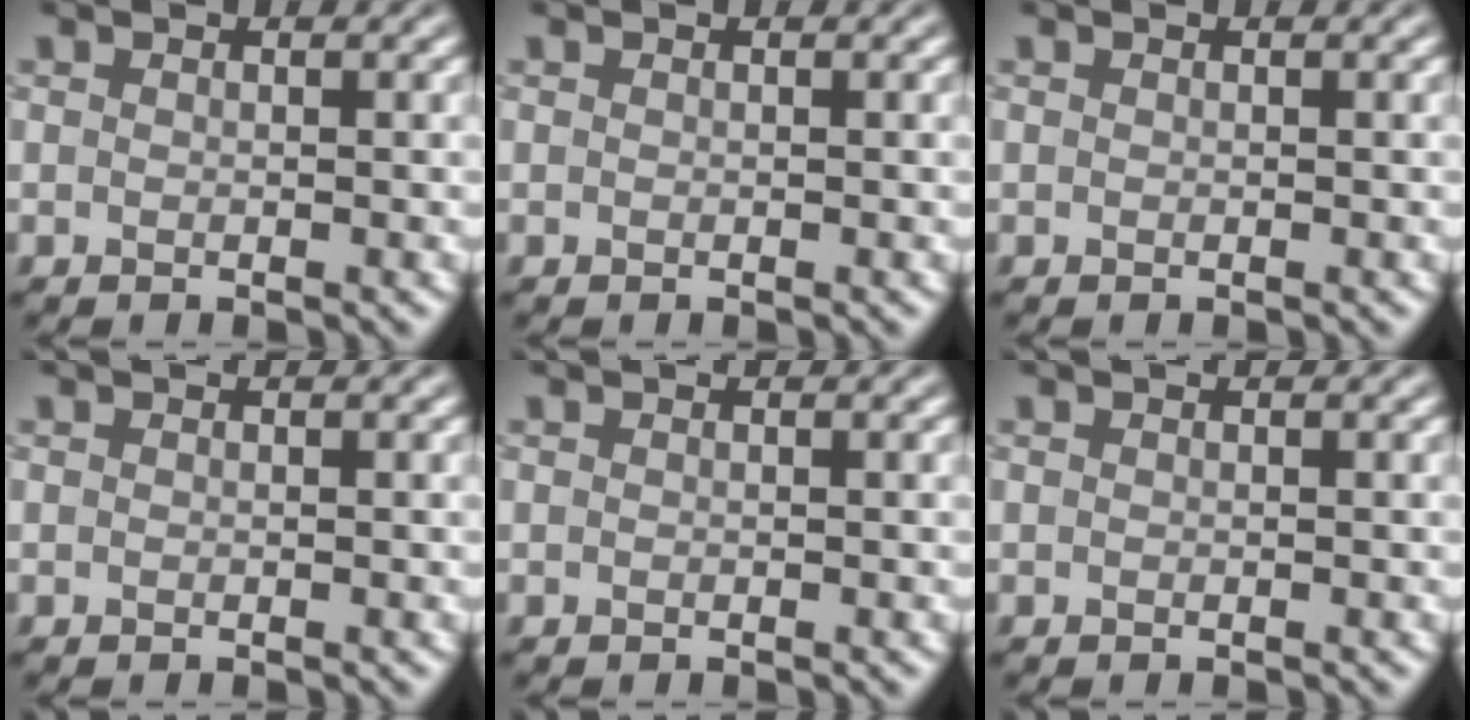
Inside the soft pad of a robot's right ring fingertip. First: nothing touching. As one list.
[{"total": 0.0}, {"total": 0.0}, {"total": 0.0}, {"total": 0.0}, {"total": 0.0}]